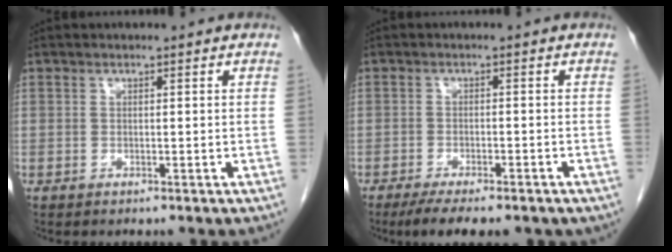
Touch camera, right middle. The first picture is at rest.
{"total": 9.2, "force": [-7.0, 2.6, 5.4], "torque": [-0.069, -0.010, -0.097]}